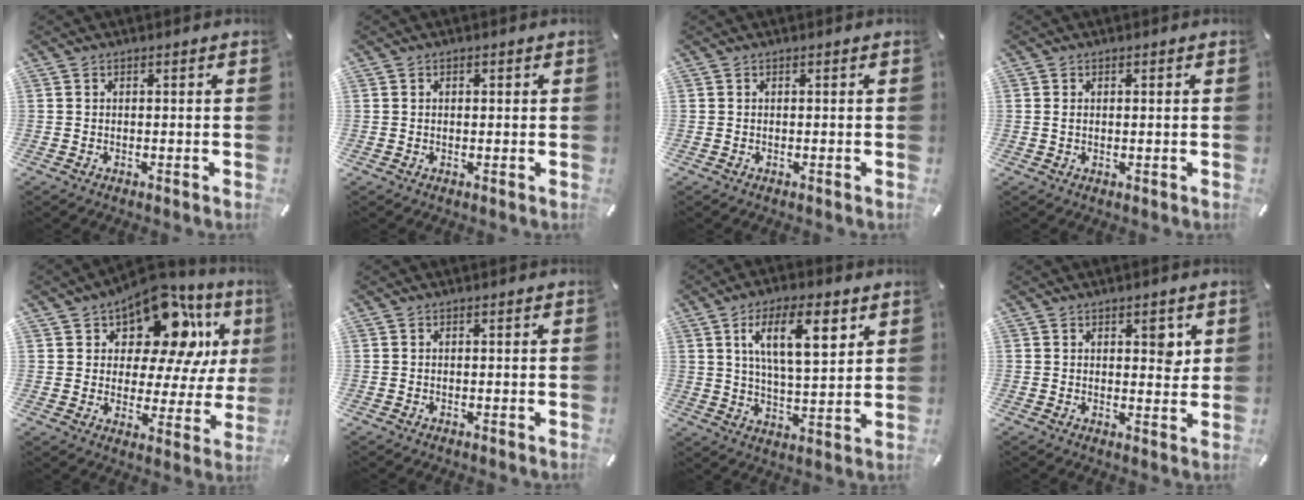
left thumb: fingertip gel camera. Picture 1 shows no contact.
{"total": 0.9, "force": [0.1, 0.7, 0.5], "torque": [-0.010, 0.007, 0.001]}
{"total": 0.0}
{"total": 1.3, "force": [0.2, 0.7, 1.1], "torque": [-0.022, 0.003, 0.002]}
{"total": 15.3, "force": [9.8, 7.9, 8.7], "torque": [-0.139, -0.072, 0.168]}
{"total": 0.0}
{"total": 14.2, "force": [6.3, 5.8, 11.4], "torque": [-0.182, -0.008, 0.104]}
{"total": 4.3, "force": [1.7, 2.4, 3.1], "torque": [-0.026, -0.011, 0.020]}